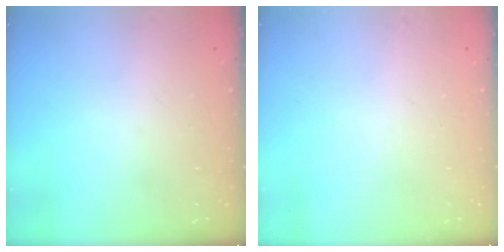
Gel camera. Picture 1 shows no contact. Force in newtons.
{"total": 0.0}